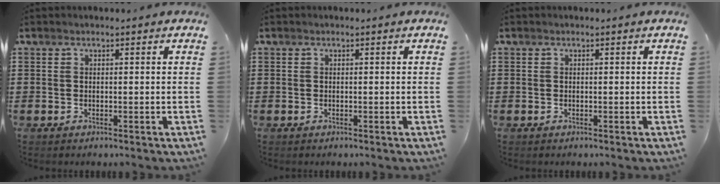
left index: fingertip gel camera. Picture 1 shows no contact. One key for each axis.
{"total": 0.0}
{"total": 0.0}